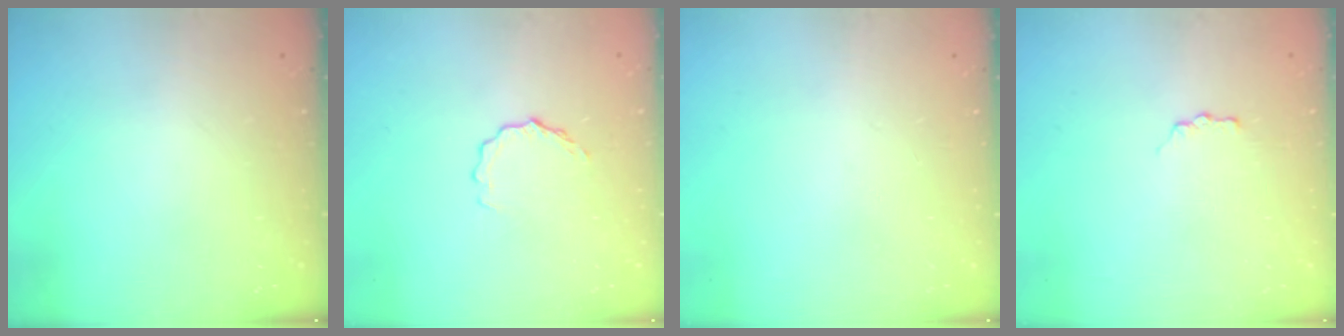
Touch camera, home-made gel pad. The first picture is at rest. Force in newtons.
{"total": 4.1, "press": 4.1, "slide": 0.4}
{"total": 0.0}
{"total": 2.6, "press": 2.6, "slide": 0.4}